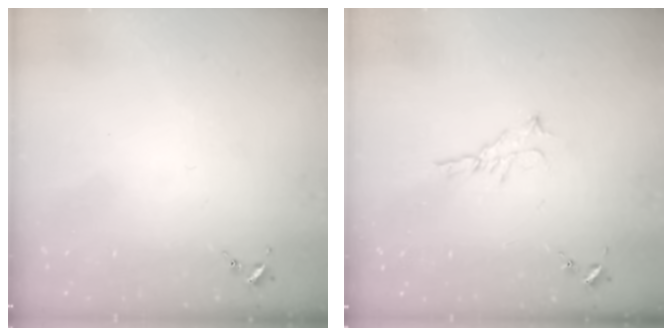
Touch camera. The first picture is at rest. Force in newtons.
{"total": 5.7, "press": 5.7, "slide": 0.6}